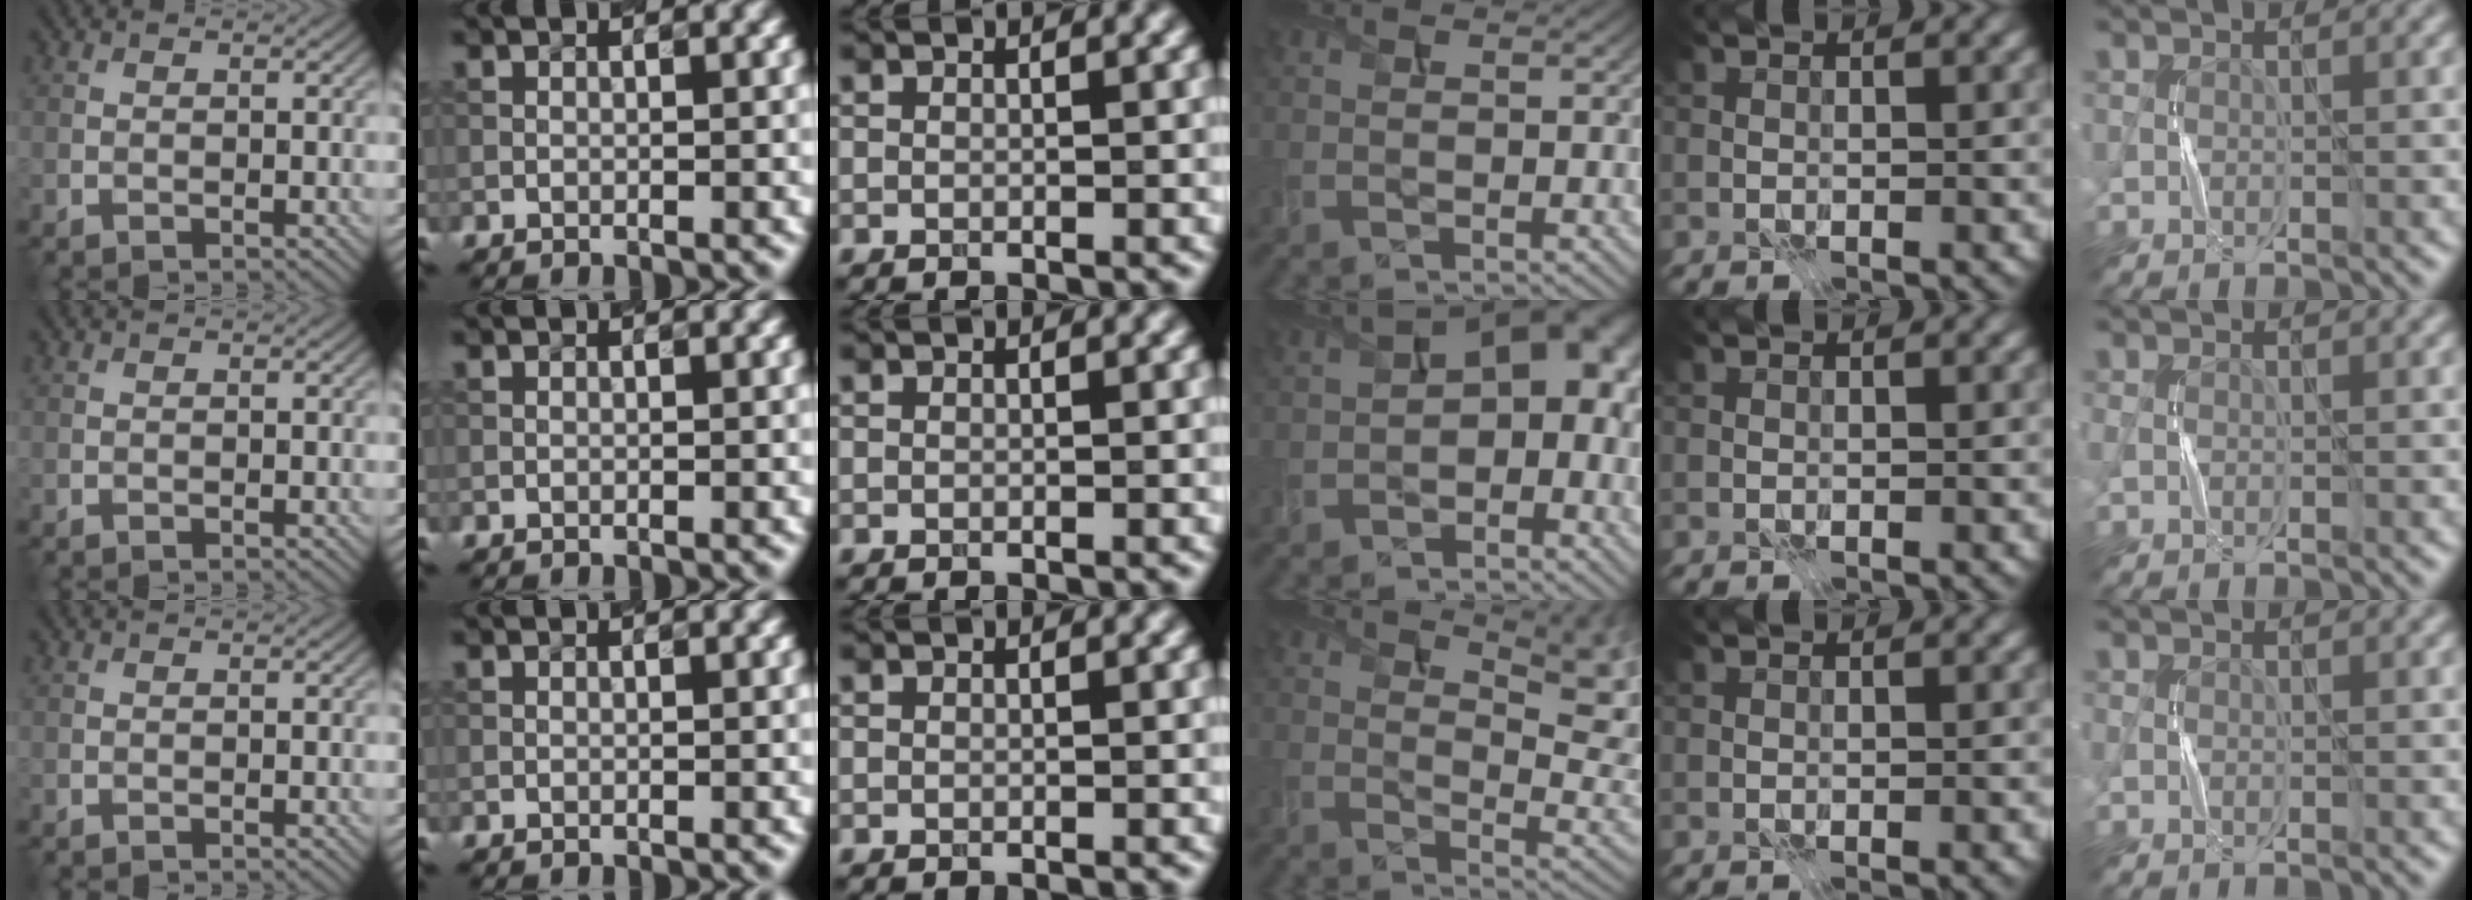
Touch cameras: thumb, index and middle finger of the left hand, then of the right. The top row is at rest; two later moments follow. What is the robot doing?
{"motion": "press", "object": "syringe"}